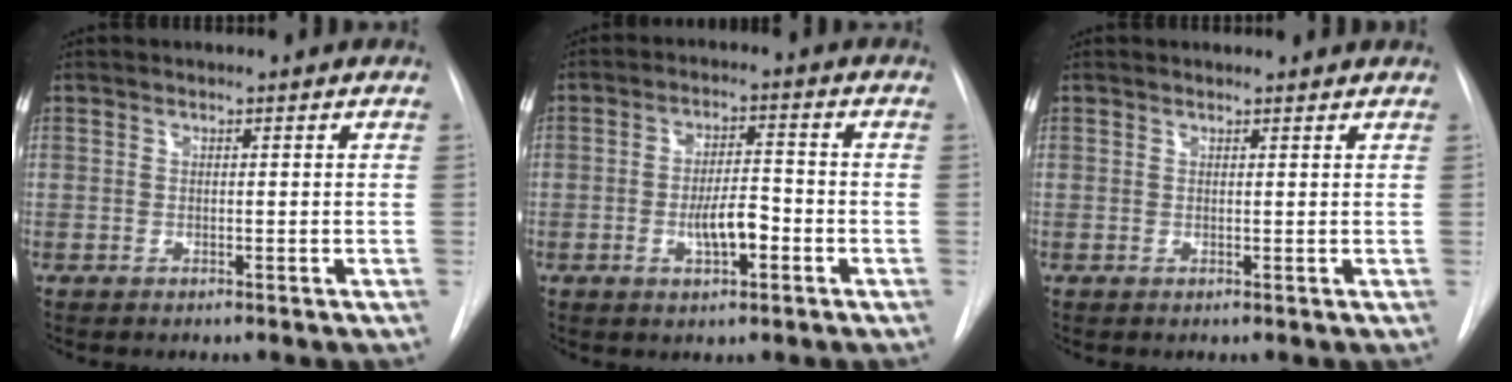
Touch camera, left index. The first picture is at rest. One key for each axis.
{"total": 5.5, "fx": -1.8, "fy": 1.8, "fz": 4.8, "tx": -0.087, "ty": 0.005, "tz": -0.029}
{"total": 3.0, "fx": 2.9, "fy": 0.6, "fz": 0.5, "tx": -0.010, "ty": 0.014, "tz": 0.030}